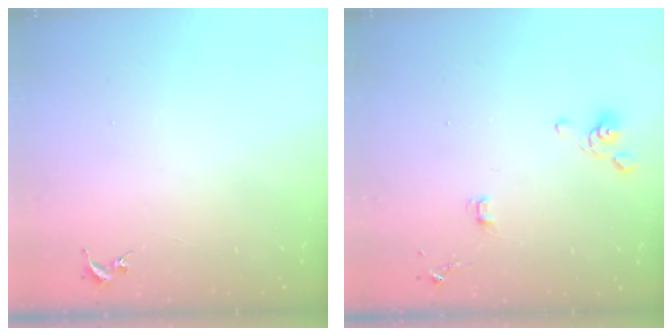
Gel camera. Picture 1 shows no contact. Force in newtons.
{"total": 4.7, "press": 4.2, "slide": 2.2}